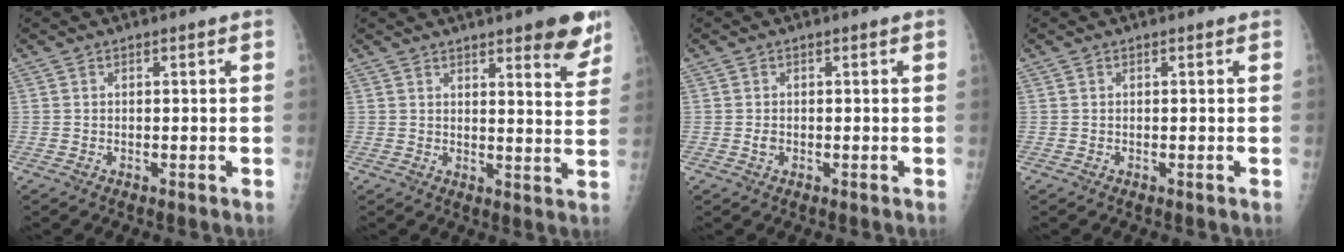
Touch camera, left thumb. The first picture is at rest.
{"total": 9.7, "force": [6.3, 2.4, 6.9], "torque": [-0.056, -0.033, 0.077]}
{"total": 1.0, "force": [-0.2, 0.7, 0.7], "torque": [-0.006, 0.001, -0.002]}
{"total": 0.0}